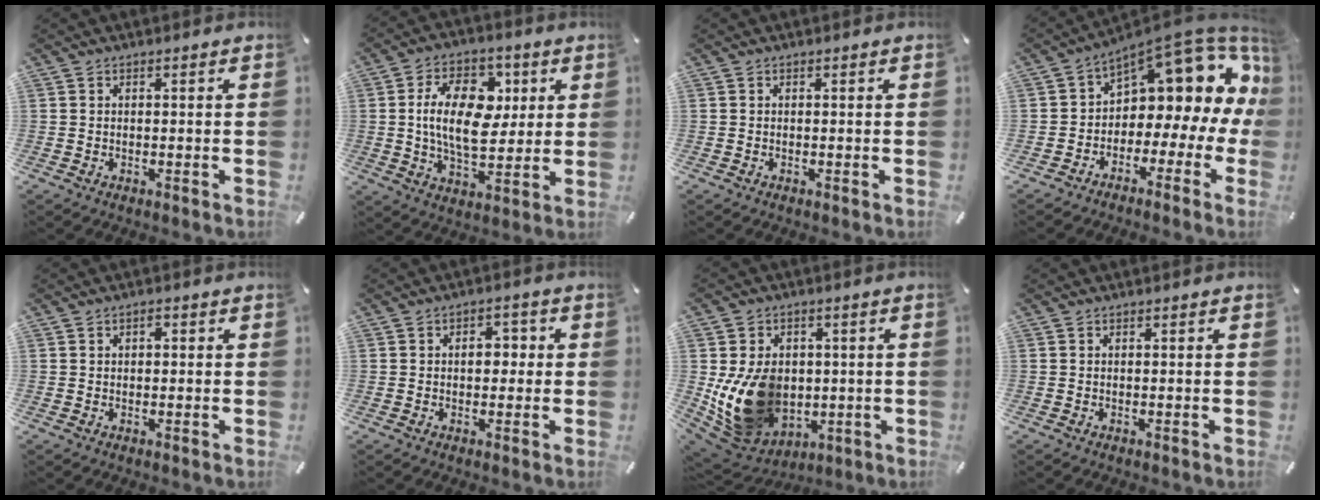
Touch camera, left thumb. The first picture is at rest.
{"total": 16.4, "force": [2.8, 10.1, 12.7], "torque": [-0.228, 0.008, 0.045]}
{"total": 0.0}
{"total": 12.8, "force": [7.7, 6.5, 7.9], "torque": [-0.102, -0.078, 0.120]}
{"total": 1.4, "force": [0.4, 1.1, 0.8], "torque": [-0.009, 0.005, 0.003]}
{"total": 4.5, "force": [0.1, 3.0, 3.3], "torque": [-0.033, -0.002, -0.008]}
{"total": 15.4, "force": [-0.5, 12.7, 8.8], "torque": [-0.183, -0.007, 0.002]}
{"total": 0.0}